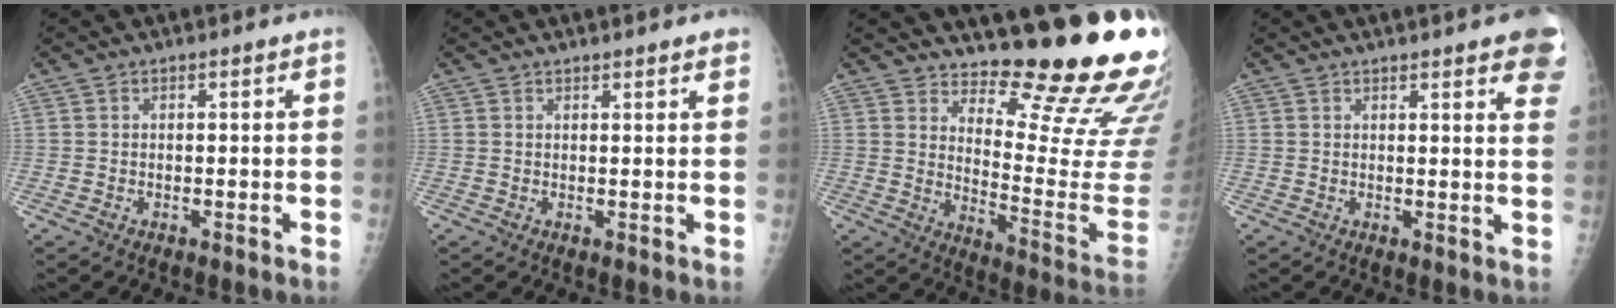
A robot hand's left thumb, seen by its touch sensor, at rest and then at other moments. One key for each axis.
{"total": 2.3, "fx": 2.0, "fy": 0.3, "fz": 1.2, "tx": -0.007, "ty": -0.004, "tz": 0.020}
{"total": 19.3, "fx": 15.8, "fy": 3.3, "fz": 10.5, "tx": -0.108, "ty": -0.177, "tz": 0.216}
{"total": 10.5, "fx": 6.7, "fy": 2.3, "fz": 7.7, "tx": -0.069, "ty": -0.018, "tz": 0.065}